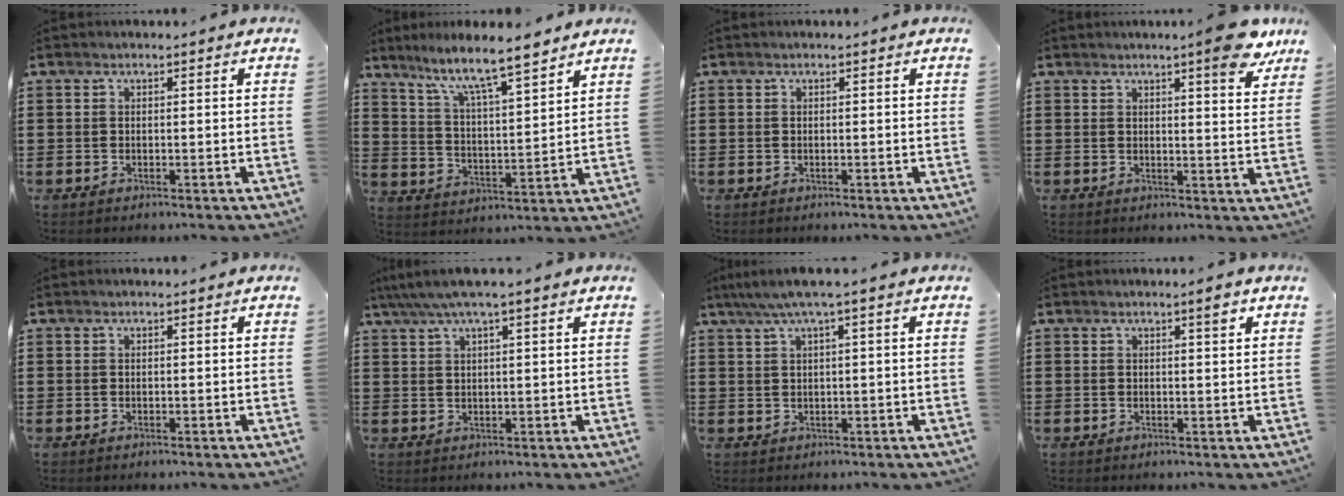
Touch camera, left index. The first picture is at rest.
{"total": 7.7, "force": [6.4, 0.4, 4.1], "torque": [-0.104, -0.037, 0.107]}
{"total": 0.0}
{"total": 7.7, "force": [6.0, 0.5, 4.8], "torque": [-0.069, -0.028, 0.098]}
{"total": 0.0}
{"total": 3.4, "force": [2.2, 0.1, 2.7], "torque": [-0.056, 0.002, 0.038]}
{"total": 2.6, "force": [1.0, -0.1, 2.4], "torque": [-0.046, -0.002, 0.016]}
{"total": 2.3, "force": [1.4, 0.2, 1.8], "torque": [-0.029, 0.000, 0.021]}